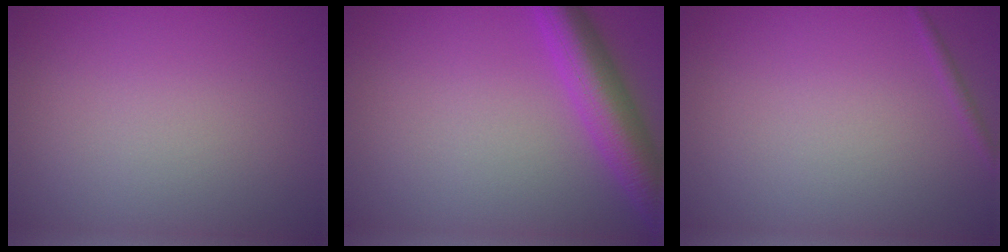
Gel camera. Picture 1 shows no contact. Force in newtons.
{"total": 5.6, "press": 5.6, "slide": 0.2}
{"total": 0.6, "press": 0.6, "slide": 0.1}